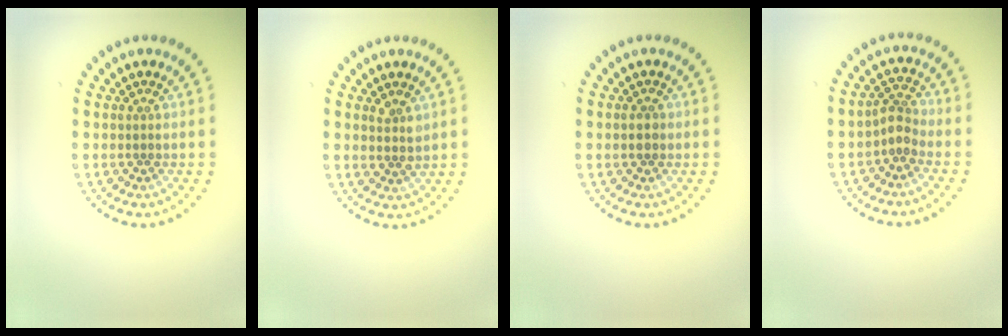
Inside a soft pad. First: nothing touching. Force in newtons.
{"total": 1.5, "press": 1.4, "slide": 0.7}
{"total": 1.4, "press": 1.4, "slide": 0.3}
{"total": 2.0, "press": 1.6, "slide": 1.2}